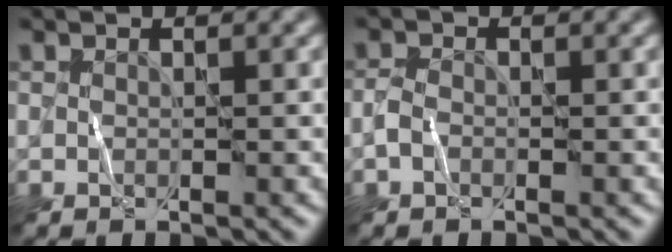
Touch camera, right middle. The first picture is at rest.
{"total": 1.0, "force": [-0.5, 0.7, 0.5], "torque": [-0.007, 0.004, -0.015]}